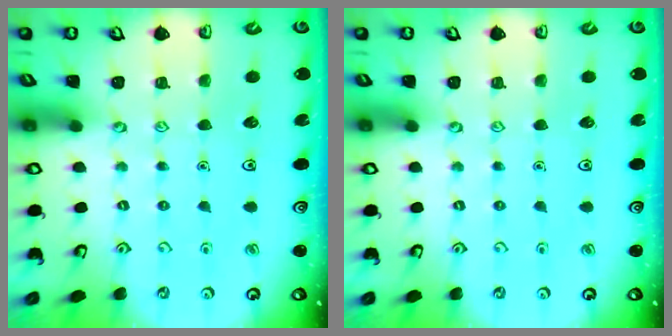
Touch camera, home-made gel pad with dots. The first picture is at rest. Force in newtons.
{"total": 0.0}